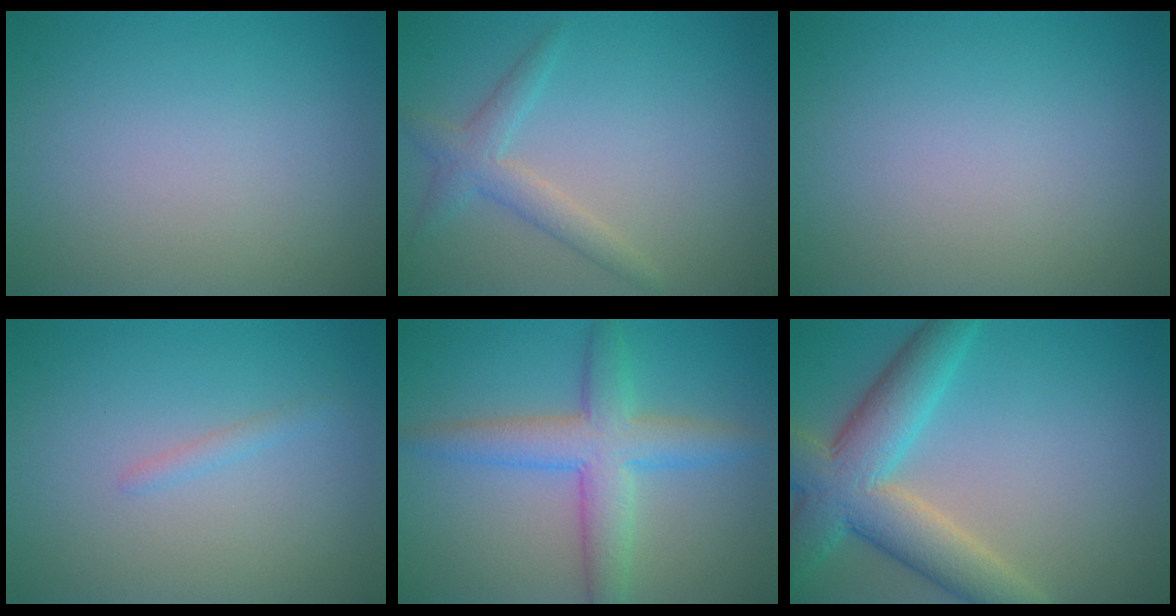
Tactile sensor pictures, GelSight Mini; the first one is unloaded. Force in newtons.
{"total": 2.4, "press": 2.4, "slide": 0.2}
{"total": 0.0}
{"total": 0.7, "press": 0.7, "slide": 0.0}
{"total": 5.3, "press": 5.3, "slide": 0.2}
{"total": 7.9, "press": 7.9, "slide": 0.4}